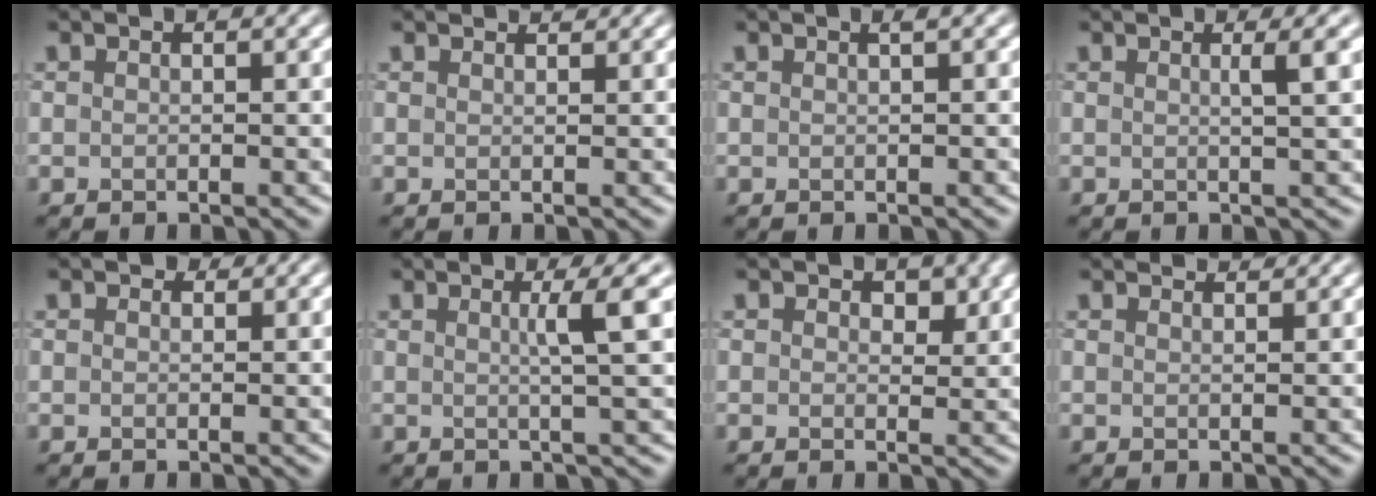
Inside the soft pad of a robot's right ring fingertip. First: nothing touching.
{"total": 1.8, "force": [1.8, 0.2, 0.4], "torque": [-0.009, 0.001, 0.019]}
{"total": 0.9, "force": [0.5, 0.2, 0.8], "torque": [-0.005, 0.004, 0.007]}
{"total": 2.6, "force": [0.7, 0.6, 2.5], "torque": [-0.025, 0.006, 0.005]}
{"total": 0.9, "force": [0.7, 0.4, 0.2], "torque": [-0.004, -0.005, 0.007]}
{"total": 3.8, "force": [0.9, 0.4, 3.7], "torque": [-0.050, 0.005, 0.010]}
{"total": 1.6, "force": [0.8, 1.0, 1.0], "torque": [-0.013, -0.006, 0.011]}
{"total": 2.5, "force": [2.4, 0.3, 0.6], "torque": [-0.011, 0.005, 0.026]}